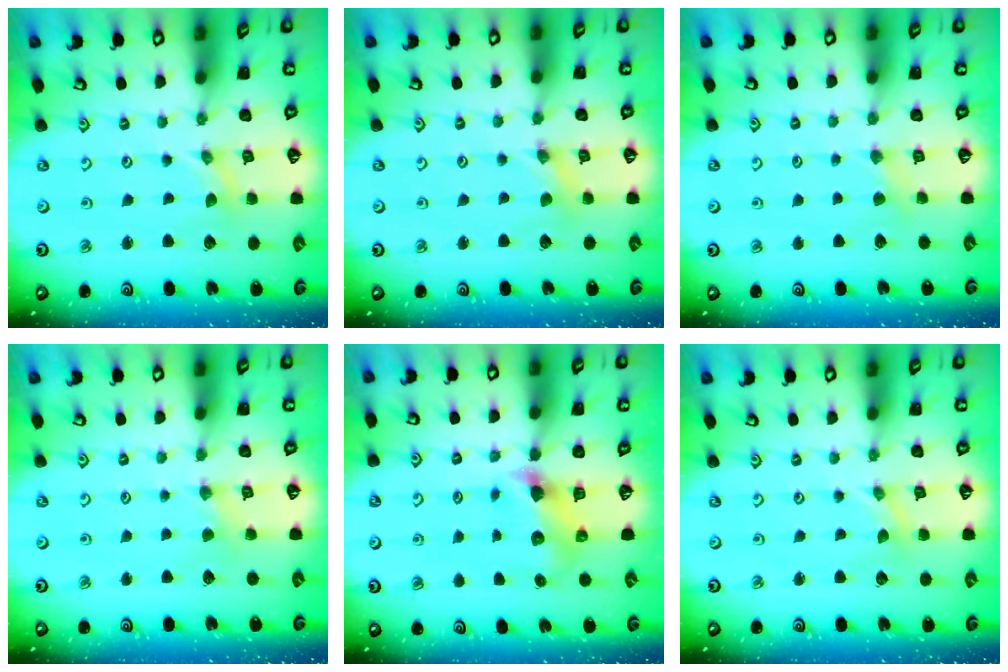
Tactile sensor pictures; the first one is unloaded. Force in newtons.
{"total": 1.3, "press": 1.3, "slide": 0.3}
{"total": 2.8, "press": 2.8, "slide": 0.4}
{"total": 2.2, "press": 2.2, "slide": 0.4}
{"total": 6.0, "press": 6.0, "slide": 0.5}
{"total": 0.0}